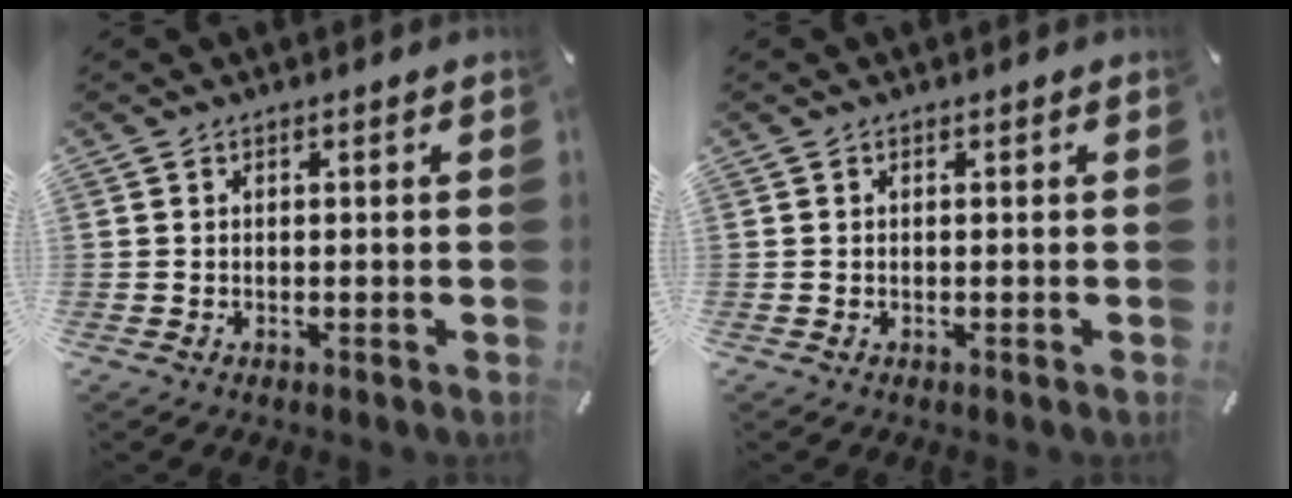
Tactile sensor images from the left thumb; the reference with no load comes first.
{"total": 0.0}